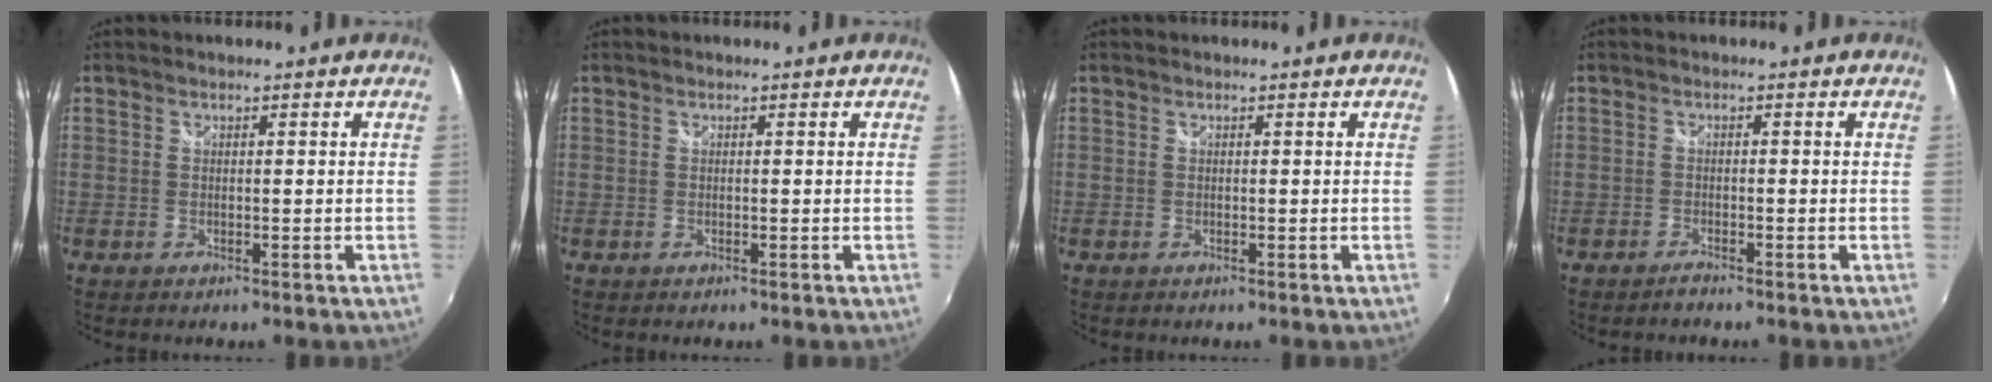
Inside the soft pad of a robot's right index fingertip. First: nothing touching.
{"total": 0.0}
{"total": 0.0}
{"total": 1.2, "force": [-1.2, 0.2, 0.3], "torque": [-0.008, -0.002, -0.023]}